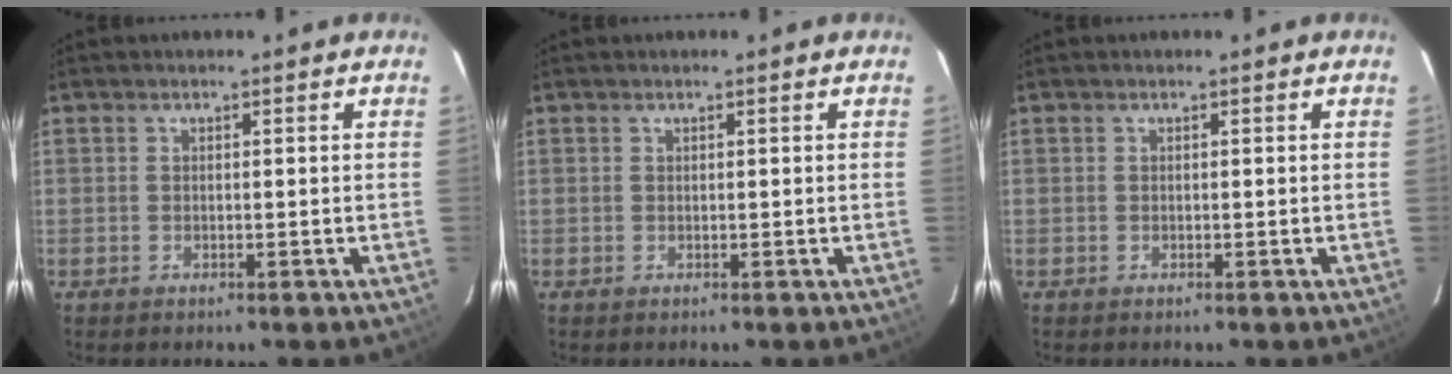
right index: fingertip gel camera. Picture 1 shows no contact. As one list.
[{"total": 0.0}, {"total": 0.0}]